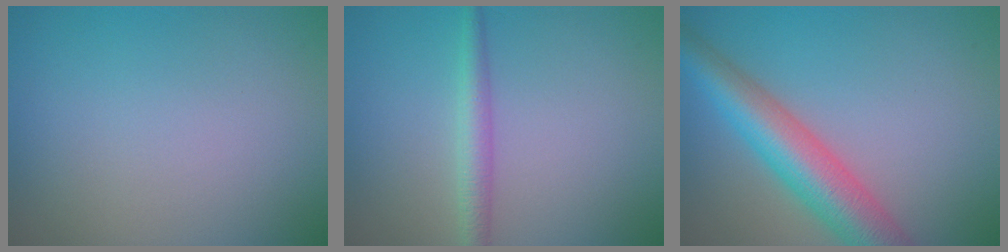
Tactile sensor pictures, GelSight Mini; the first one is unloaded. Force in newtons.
{"total": 2.2, "press": 2.2, "slide": 0.0}
{"total": 6.9, "press": 6.9, "slide": 0.3}